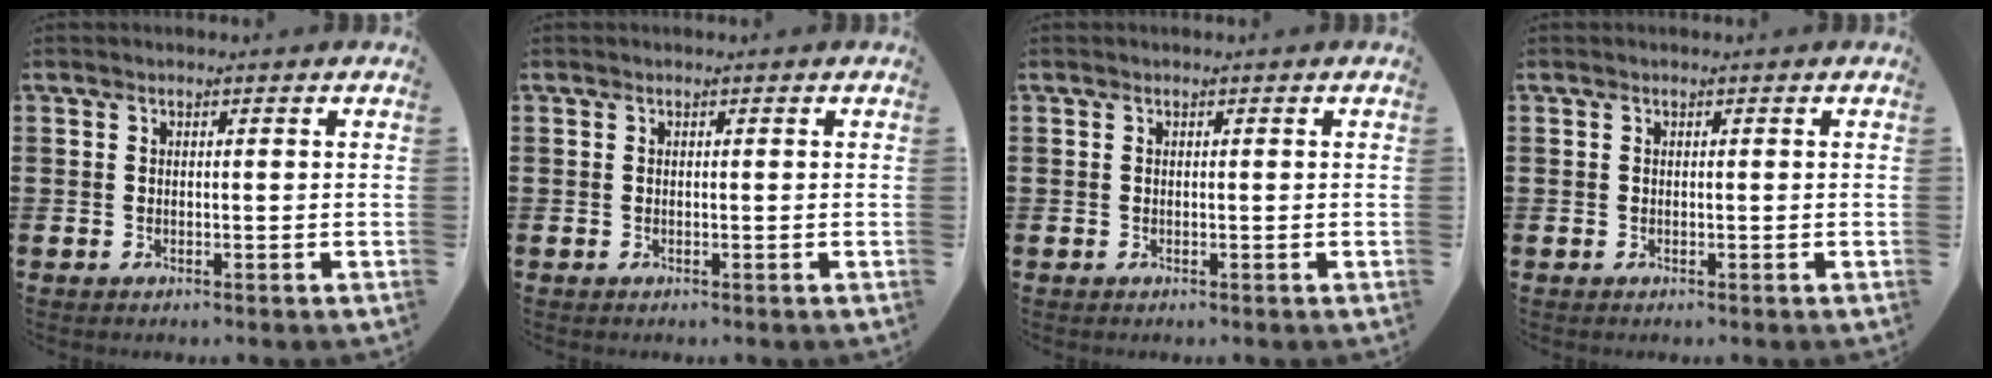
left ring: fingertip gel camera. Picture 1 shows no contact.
{"total": 0.0}
{"total": 0.0}
{"total": 0.0}